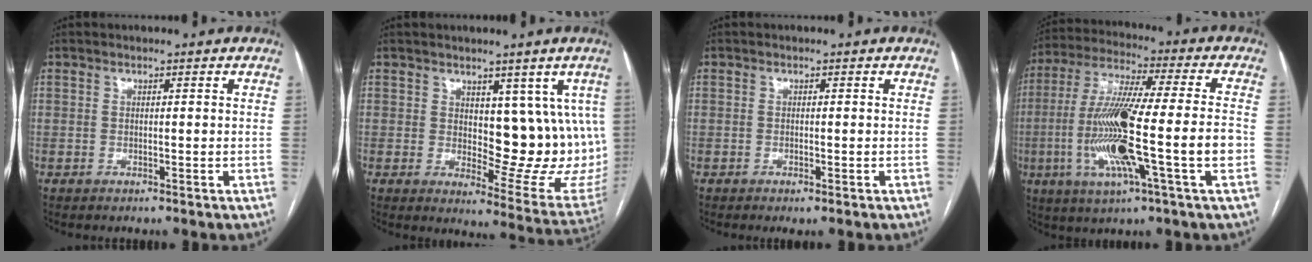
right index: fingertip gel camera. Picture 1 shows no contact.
{"total": 13.0, "force": [2.3, 6.3, 11.1], "torque": [-0.114, -0.009, 0.042]}
{"total": 1.1, "force": [-0.7, 0.1, 0.9], "torque": [-0.014, -0.003, -0.010]}
{"total": 18.5, "force": [-4.0, 0.7, 18.0], "torque": [-0.347, -0.007, -0.072]}